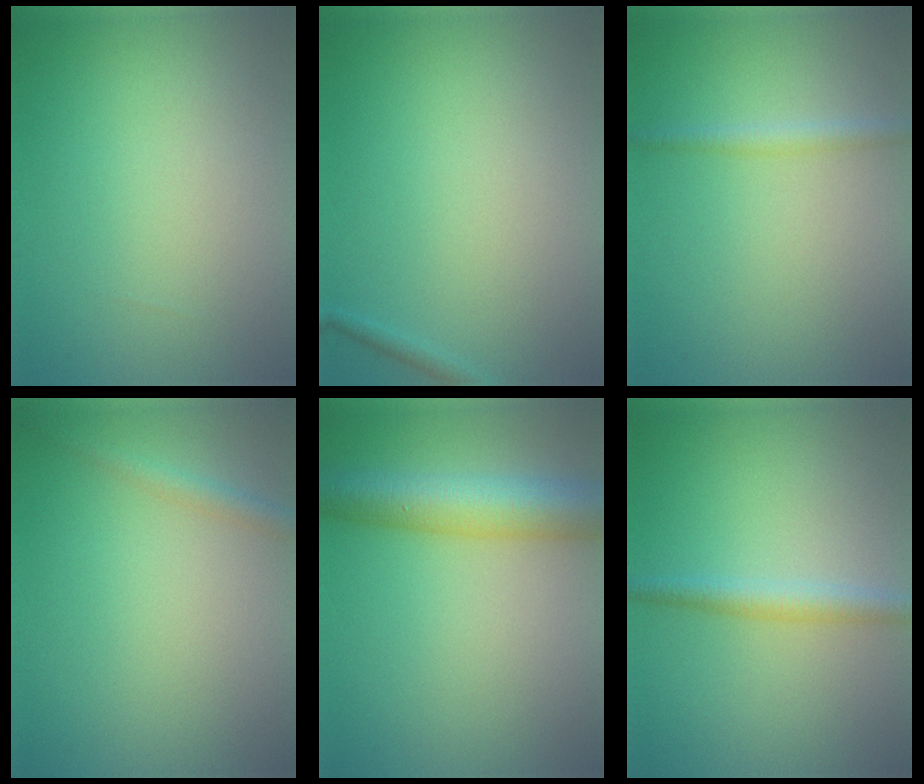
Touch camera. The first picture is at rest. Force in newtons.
{"total": 0.8, "press": 0.8, "slide": 0.0}
{"total": 1.7, "press": 1.7, "slide": 0.1}
{"total": 1.6, "press": 1.6, "slide": 0.1}
{"total": 7.4, "press": 7.4, "slide": 0.3}
{"total": 2.3, "press": 2.3, "slide": 0.0}